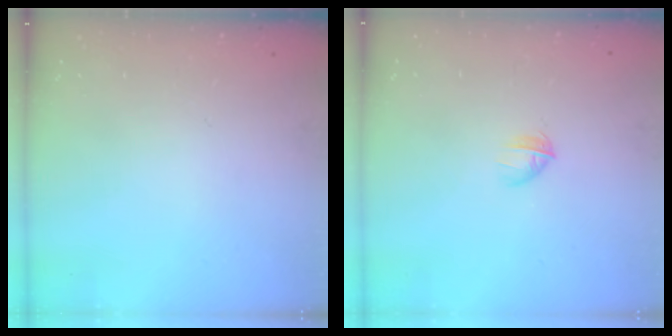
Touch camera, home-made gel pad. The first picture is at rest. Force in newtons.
{"total": 3.1, "press": 2.9, "slide": 0.8}